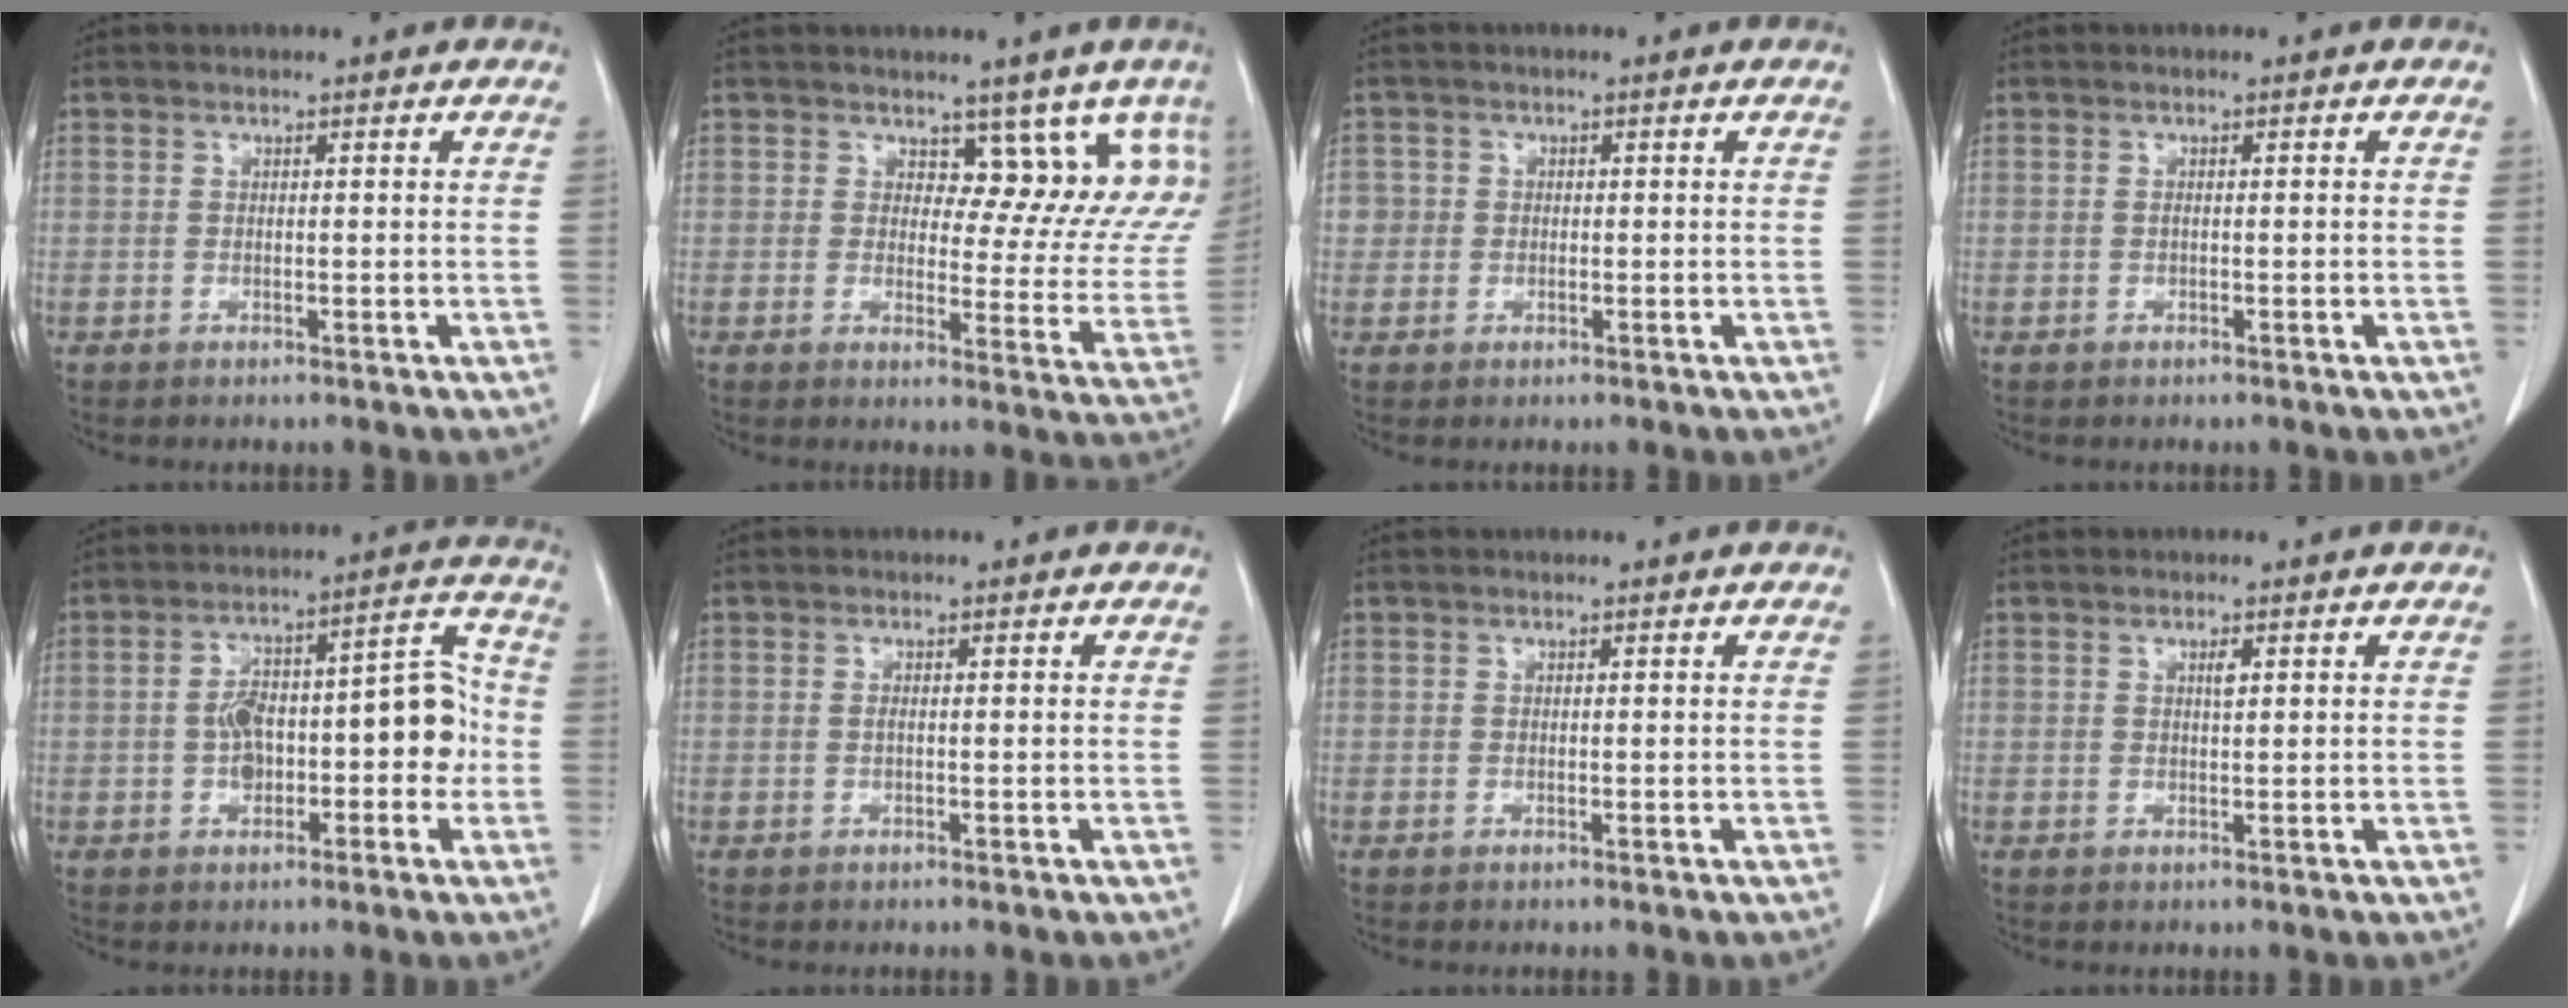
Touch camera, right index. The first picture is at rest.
{"total": 10.2, "force": [7.6, 5.8, 3.6], "torque": [-0.002, -0.018, 0.069]}
{"total": 2.3, "force": [0.0, 2.3, 0.2], "torque": [0.011, 0.007, 0.000]}
{"total": 0.6, "force": [0.0, 0.2, 0.5], "torque": [-0.011, 0.000, 0.002]}
{"total": 11.9, "force": [-1.4, 5.0, 10.7], "torque": [-0.161, 0.051, -0.017]}
{"total": 1.1, "force": [0.0, 0.3, 1.1], "torque": [-0.022, 0.001, 0.003]}
{"total": 0.0}
{"total": 1.0, "force": [0.4, 0.2, 0.9], "torque": [-0.018, 0.000, 0.007]}